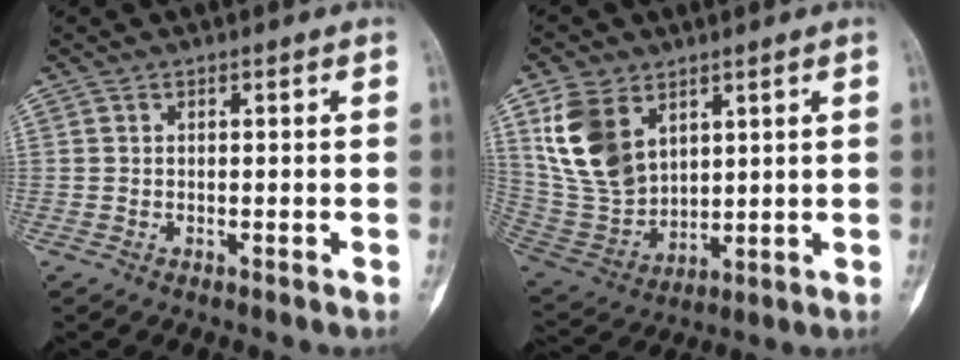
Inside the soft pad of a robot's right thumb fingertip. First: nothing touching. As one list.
[{"total": 13.9, "force": [6.2, 9.3, 8.3], "torque": [-0.147, -0.024, 0.146]}]